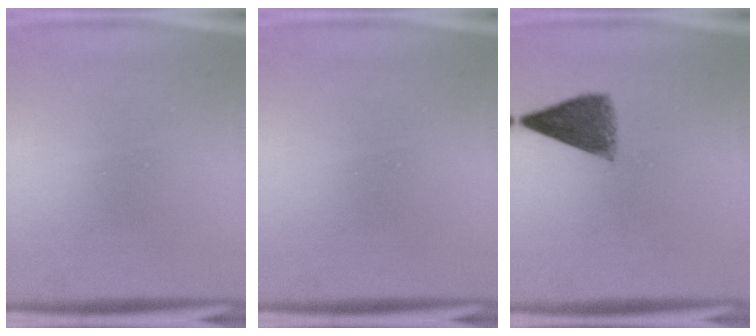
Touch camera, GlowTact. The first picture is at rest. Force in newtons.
{"total": 0.0}
{"total": 6.7}